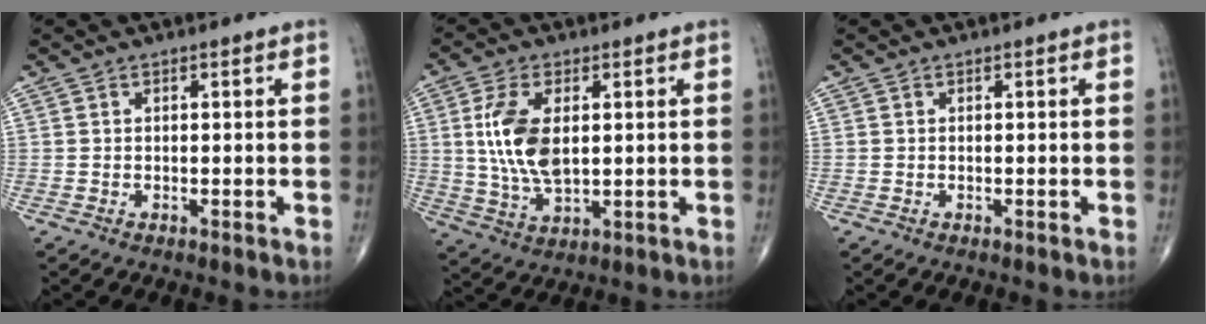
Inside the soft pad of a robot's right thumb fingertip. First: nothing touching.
{"total": 10.9, "force": [1.7, 5.6, 9.1], "torque": [-0.184, -0.010, 0.039]}
{"total": 0.0}